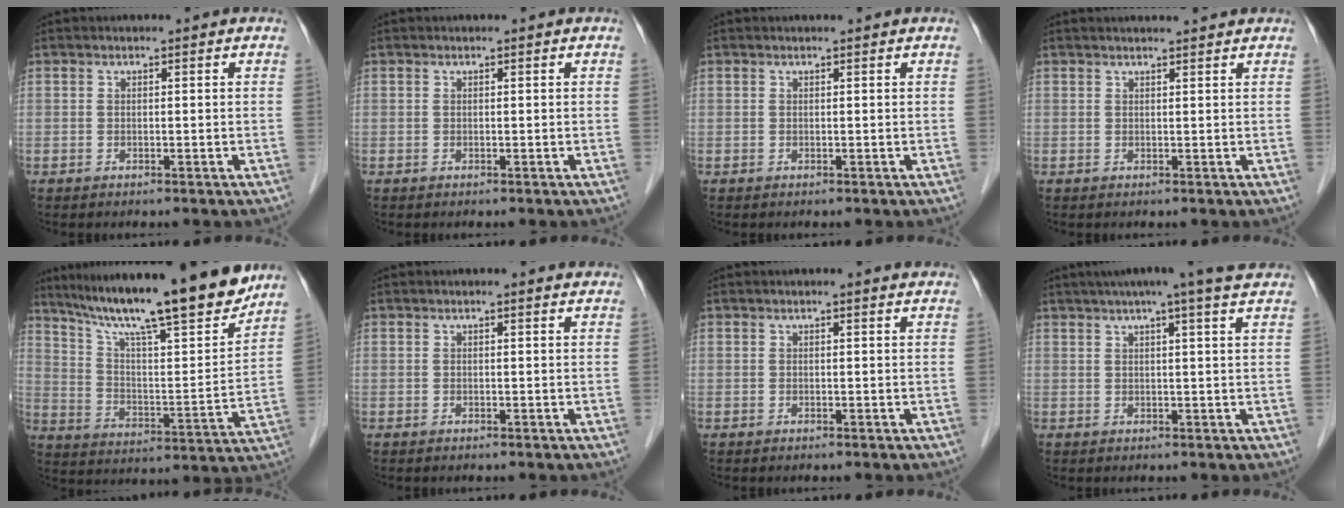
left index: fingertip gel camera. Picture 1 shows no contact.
{"total": 0.0}
{"total": 0.6, "force": [0.6, 0.0, 0.2], "torque": [-0.005, 0.006, 0.009]}
{"total": 4.0, "force": [3.8, 0.1, 1.3], "torque": [-0.016, 0.018, 0.046]}
{"total": 22.1, "force": [18.5, 1.3, 11.9], "torque": [-0.200, -0.014, 0.289]}
{"total": 0.8, "force": [0.7, 0.1, 0.5], "torque": [-0.011, 0.008, 0.008]}
{"total": 1.1, "force": [0.9, 0.0, 0.7], "torque": [-0.013, 0.009, 0.012]}
{"total": 10.2, "force": [8.2, -0.4, 6.0], "torque": [-0.091, 0.029, 0.092]}